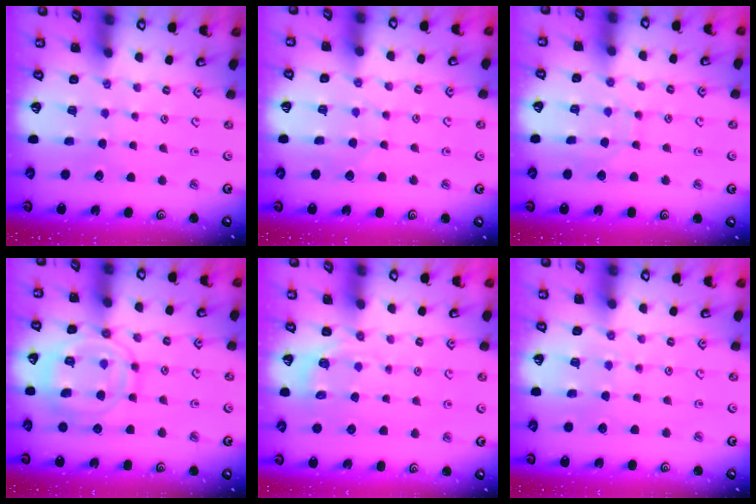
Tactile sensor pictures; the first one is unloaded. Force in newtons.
{"total": 3.3, "press": 3.2, "slide": 0.4}
{"total": 5.4, "press": 5.4, "slide": 0.3}
{"total": 13.3, "press": 13.3, "slide": 1.3}
{"total": 3.7, "press": 3.2, "slide": 1.8}
{"total": 4.7, "press": 4.7, "slide": 0.5}